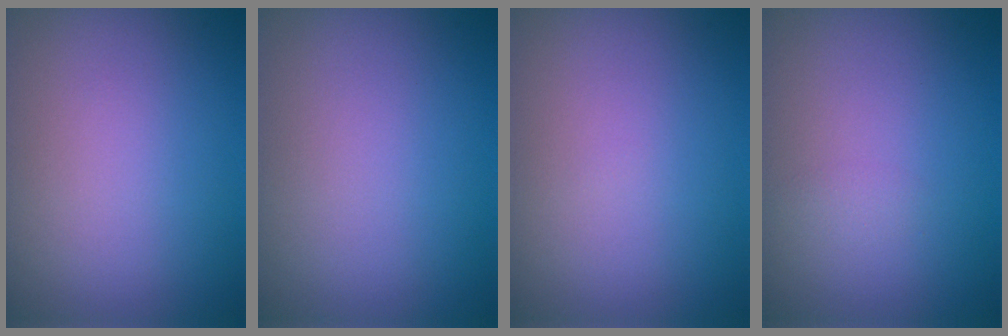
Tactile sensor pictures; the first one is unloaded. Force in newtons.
{"total": 0.0}
{"total": 0.0}
{"total": 0.6, "press": 0.6, "slide": 0.0}